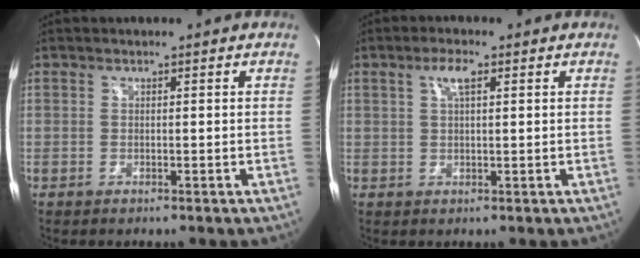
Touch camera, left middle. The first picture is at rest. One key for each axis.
{"total": 3.0, "fx": 1.3, "fy": 0.6, "fz": 2.6, "tx": -0.053, "ty": 0.006, "tz": 0.024}